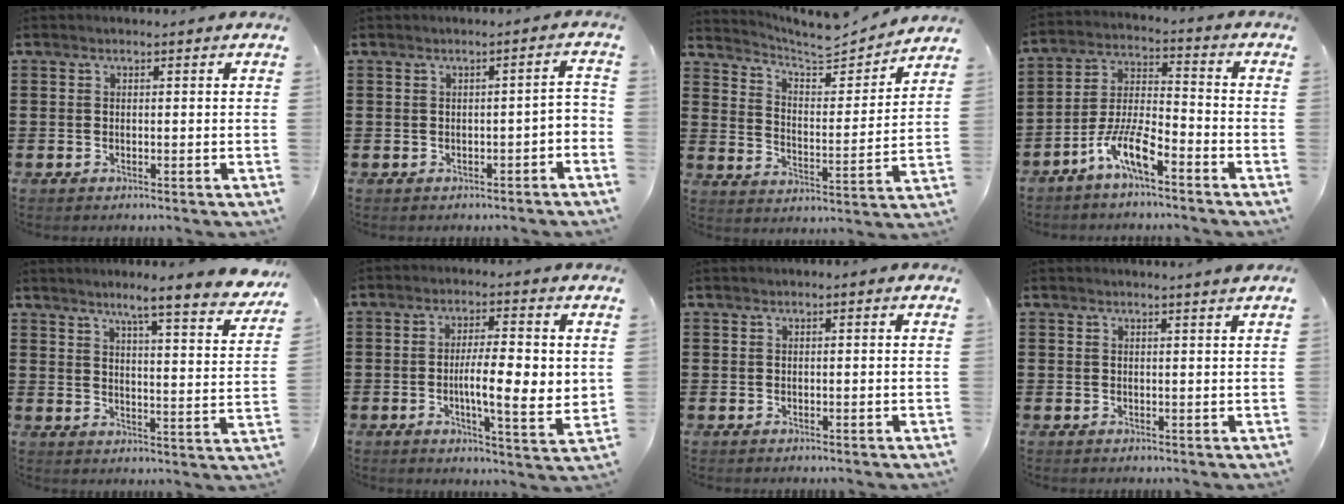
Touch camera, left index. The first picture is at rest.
{"total": 1.8, "force": [-1.0, 0.1, 1.5], "torque": [-0.026, 0.000, -0.022]}
{"total": 6.2, "force": [5.9, 0.7, 1.8], "torque": [-0.055, -0.047, 0.094]}
{"total": 8.8, "force": [-6.5, 1.8, 5.6], "torque": [-0.130, -0.005, -0.129]}
{"total": 6.3, "force": [5.2, -0.5, 3.5], "torque": [-0.065, -0.047, 0.076]}
{"total": 8.4, "force": [0.1, 1.9, 8.2], "torque": [-0.122, -0.010, -0.005]}
{"total": 0.0}
{"total": 1.1, "force": [1.0, -0.3, 0.5], "torque": [-0.009, -0.004, 0.019]}